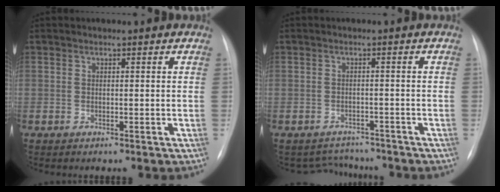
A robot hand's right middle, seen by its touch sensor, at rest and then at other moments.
{"total": 4.0, "force": [-3.8, 1.3, -0.8], "torque": [0.005, 0.012, -0.050]}